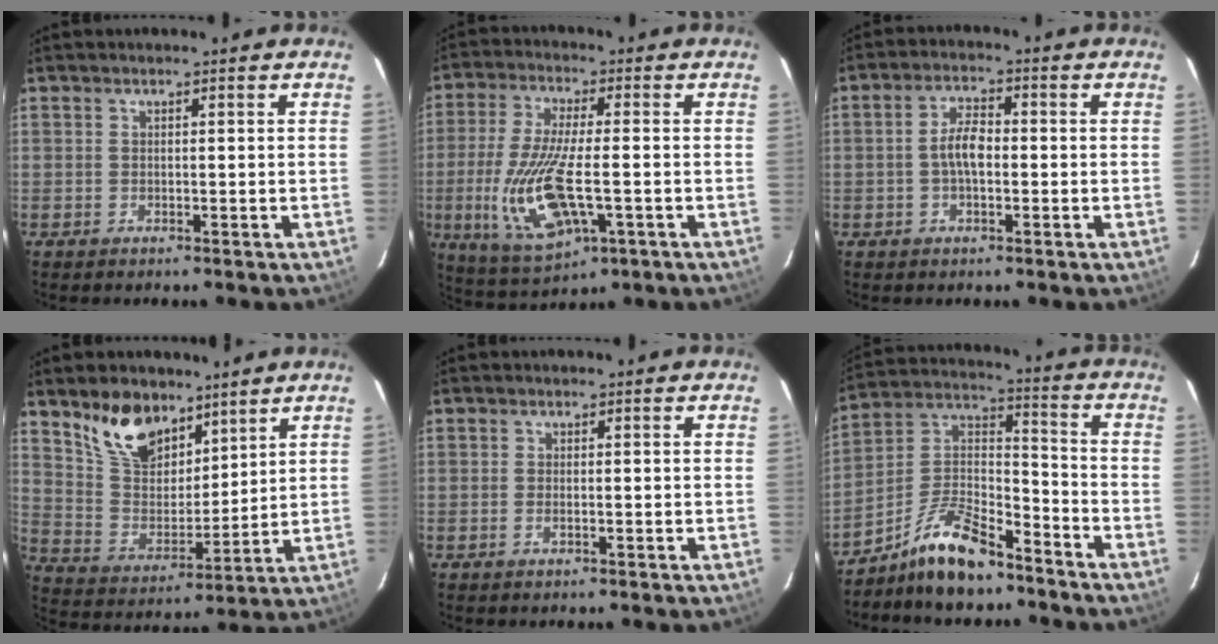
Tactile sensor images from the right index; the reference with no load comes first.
{"total": 15.8, "force": [-3.8, 5.4, 14.4], "torque": [-0.301, -0.023, -0.062]}
{"total": 4.9, "force": [-0.6, 2.3, 4.3], "torque": [-0.085, 0.011, -0.012]}
{"total": 13.1, "force": [9.1, 7.0, 6.3], "torque": [-0.129, 0.010, 0.182]}
{"total": 0.9, "force": [-0.3, 0.3, 0.8], "torque": [-0.017, 0.000, -0.007]}
{"total": 13.2, "force": [-9.5, 4.6, 7.9], "torque": [-0.166, 0.029, -0.175]}